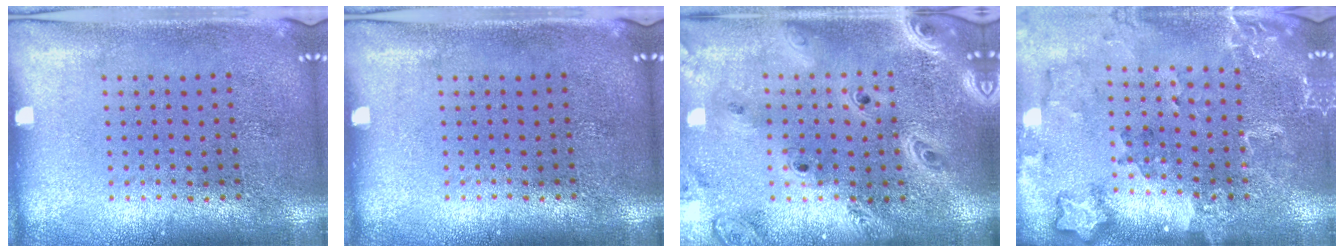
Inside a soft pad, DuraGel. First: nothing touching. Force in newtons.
{"total": 0.0}
{"total": 3.2, "press": 2.6, "slide": 1.8}
{"total": 1.8, "press": 1.7, "slide": 0.3}